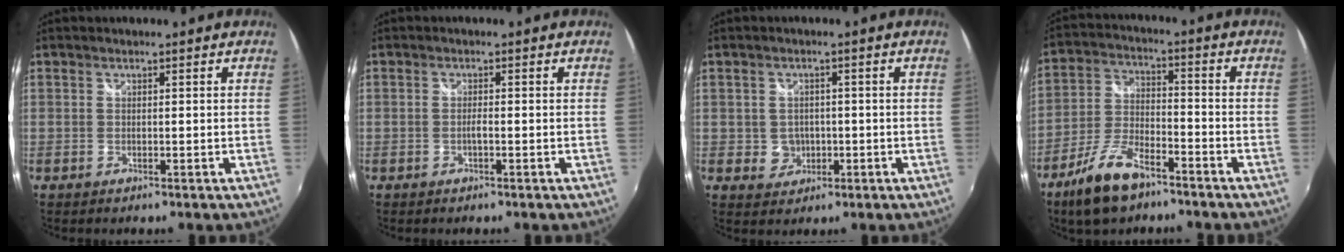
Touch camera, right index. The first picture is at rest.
{"total": 1.1, "force": [-0.5, 0.0, 0.9], "torque": [-0.020, 0.001, -0.009]}
{"total": 3.8, "force": [-0.6, 3.6, 0.9], "torque": [-0.023, 0.005, -0.001]}
{"total": 11.6, "force": [-8.0, 4.5, 7.1], "torque": [-0.159, -0.008, -0.151]}